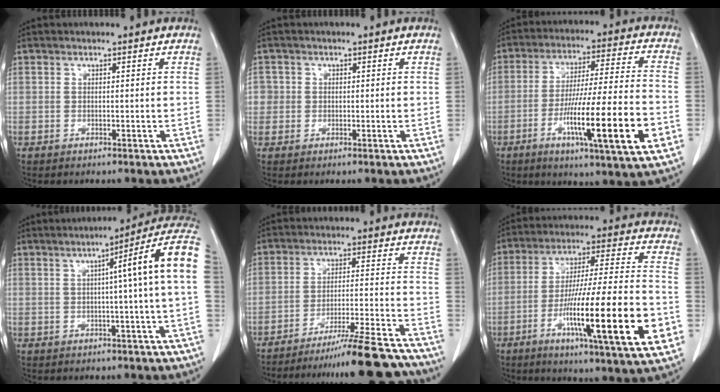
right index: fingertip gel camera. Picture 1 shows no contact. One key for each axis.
{"total": 2.4, "fx": 0.1, "fy": 2.4, "fz": 0.2, "tx": 0.010, "ty": 0.005, "tz": 0.001}
{"total": 18.2, "fx": -6.2, "fy": 0.3, "fz": 17.2, "tx": -0.271, "ty": -0.016, "tz": -0.100}
{"total": 11.7, "fx": 2.0, "fy": -1.3, "fz": 11.5, "tx": -0.141, "ty": 0.030, "tz": 0.017}
{"total": 20.2, "fx": -18.8, "fy": -0.9, "fz": 7.3, "tx": -0.069, "ty": -0.014, "tz": -0.260}
{"total": 22.7, "fx": -7.4, "fy": 1.1, "fz": 21.5, "tx": -0.319, "ty": -0.018, "tz": -0.117}